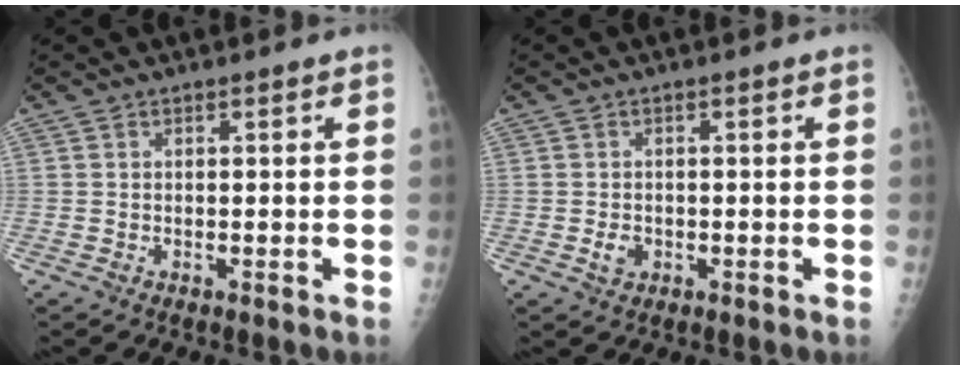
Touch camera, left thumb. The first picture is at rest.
{"total": 2.2, "force": [-0.6, 1.7, 1.2], "torque": [-0.018, 0.001, -0.007]}